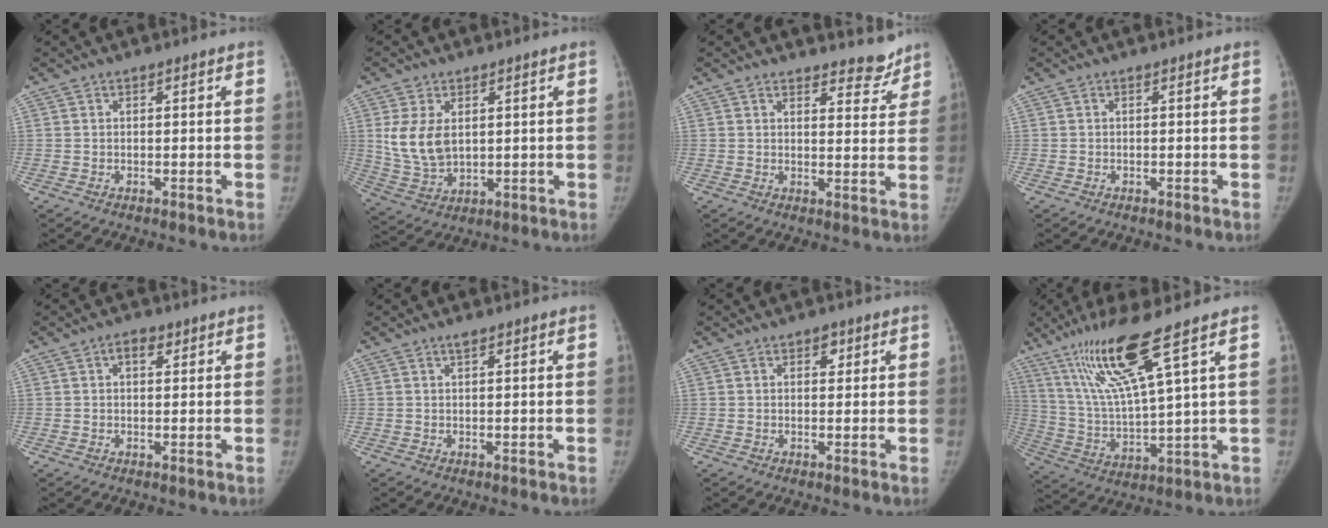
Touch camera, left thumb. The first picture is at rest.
{"total": 9.1, "force": [2.1, 5.9, 6.6], "torque": [-0.121, -0.013, 0.058]}
{"total": 5.8, "force": [5.1, 2.2, 1.4], "torque": [0.011, -0.041, 0.065]}
{"total": 0.0}
{"total": 2.5, "force": [1.2, 1.6, 1.6], "torque": [-0.013, -0.001, 0.016]}
{"total": 1.0, "force": [0.7, 0.3, 0.6], "torque": [-0.009, -0.002, 0.014]}
{"total": 2.1, "force": [1.0, 1.4, 1.1], "torque": [0.001, -0.002, 0.012]}
{"total": 15.0, "force": [8.9, 0.3, 12.1], "torque": [-0.242, -0.045, 0.178]}